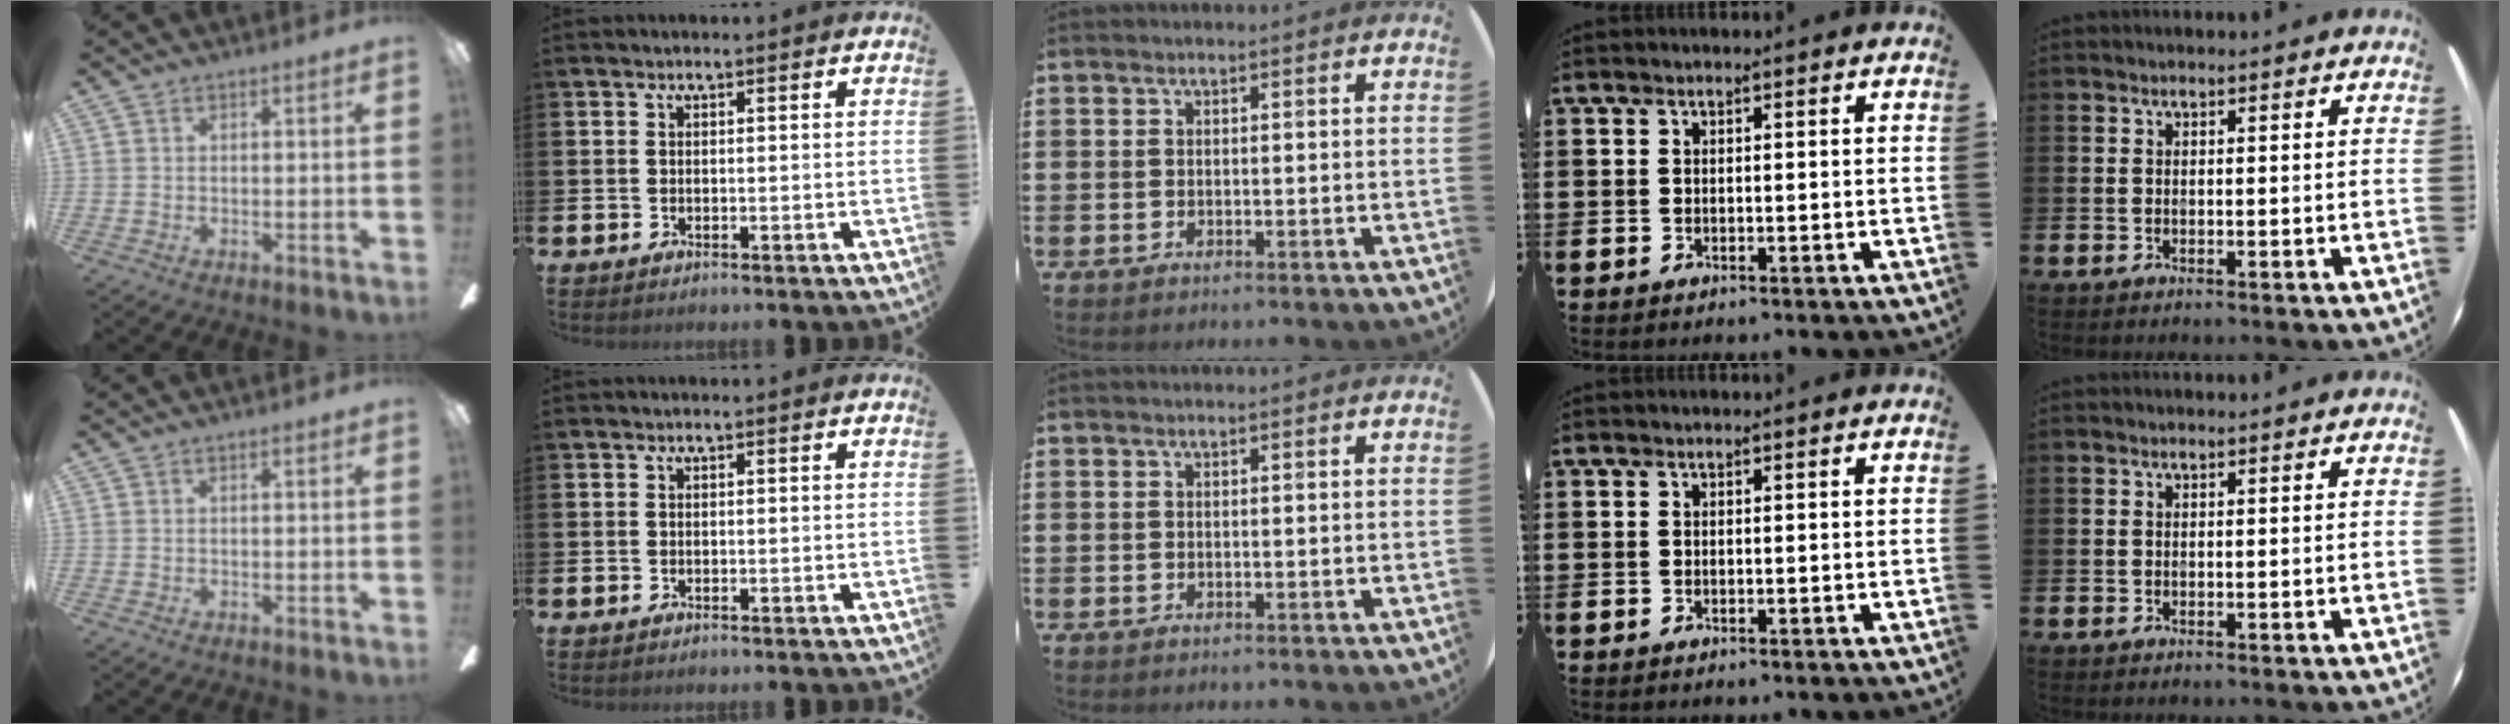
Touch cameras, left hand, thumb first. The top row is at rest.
{}